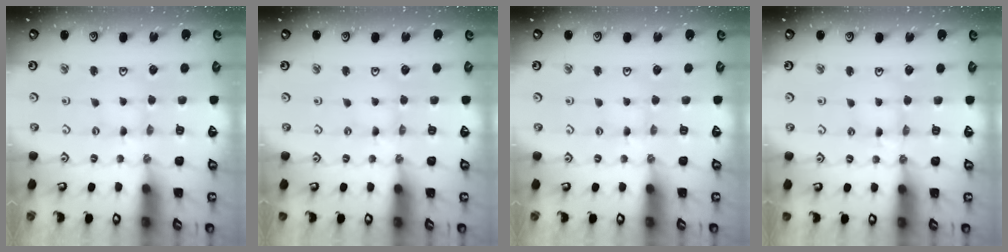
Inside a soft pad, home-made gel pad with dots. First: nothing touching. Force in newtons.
{"total": 0.0}
{"total": 1.5, "press": 1.5, "slide": 0.3}
{"total": 3.0, "press": 2.9, "slide": 0.3}